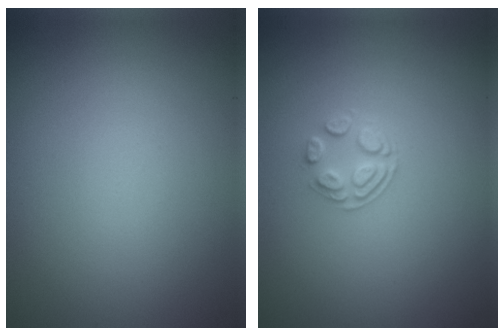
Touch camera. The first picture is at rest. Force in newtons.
{"total": 1.8, "press": 1.2, "slide": 1.4}